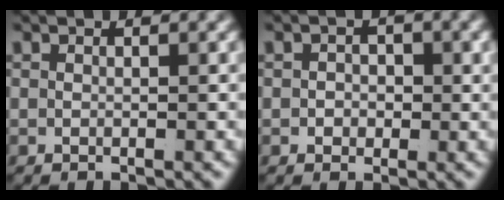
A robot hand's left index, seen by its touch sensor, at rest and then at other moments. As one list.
[{"total": 1.2, "force": [-0.4, 0.9, 0.6], "torque": [0.000, -0.005, -0.006]}]